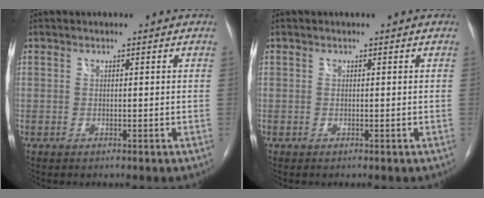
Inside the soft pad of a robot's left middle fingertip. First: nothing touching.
{"total": 0.0}